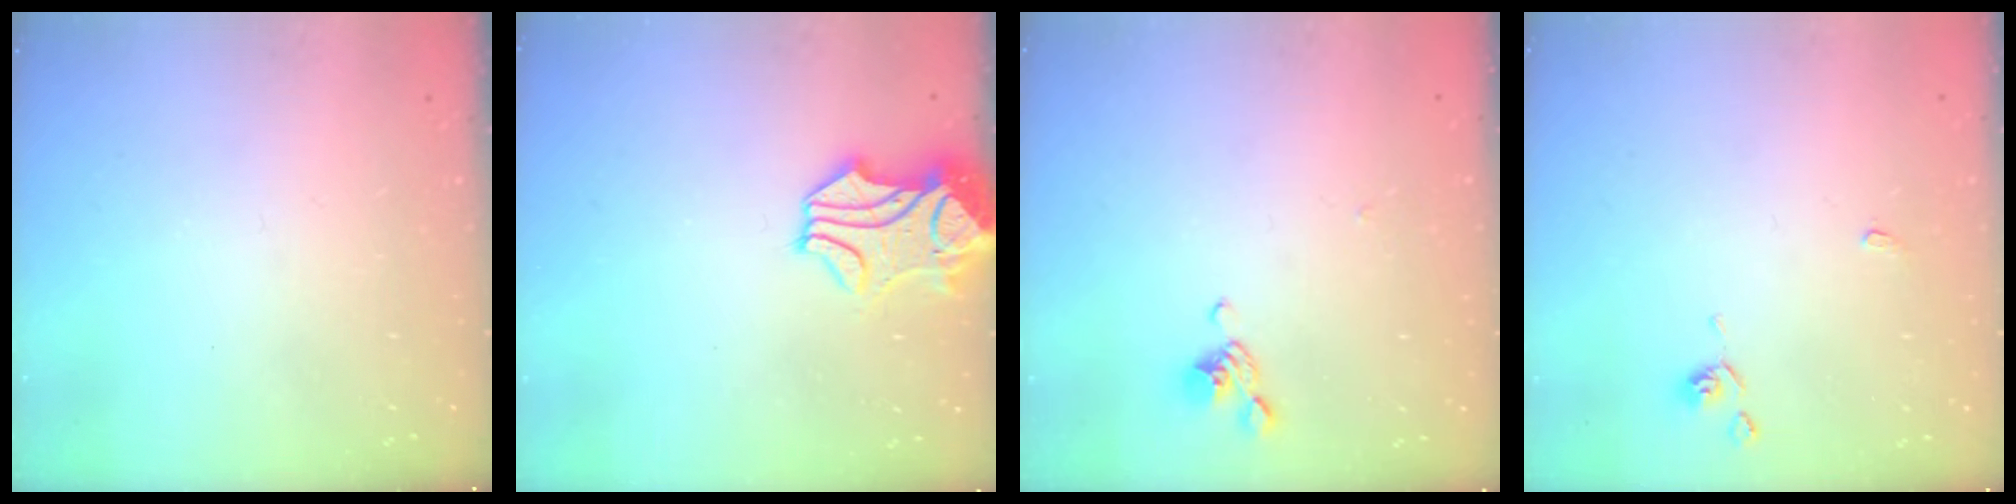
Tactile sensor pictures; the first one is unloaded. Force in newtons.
{"total": 1.9, "press": 1.4, "slide": 1.3}
{"total": 6.2, "press": 6.2, "slide": 0.5}
{"total": 1.8, "press": 1.8, "slide": 0.3}